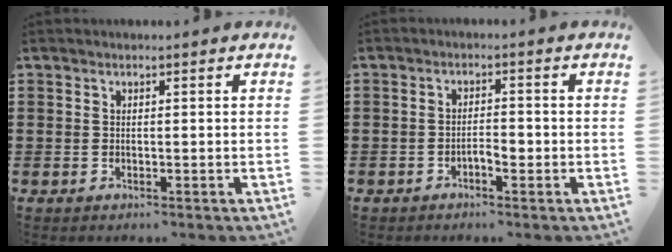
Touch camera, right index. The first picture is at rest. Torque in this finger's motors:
{"motor_torque": [0.01, 0.02, 0.06, 0.08]}